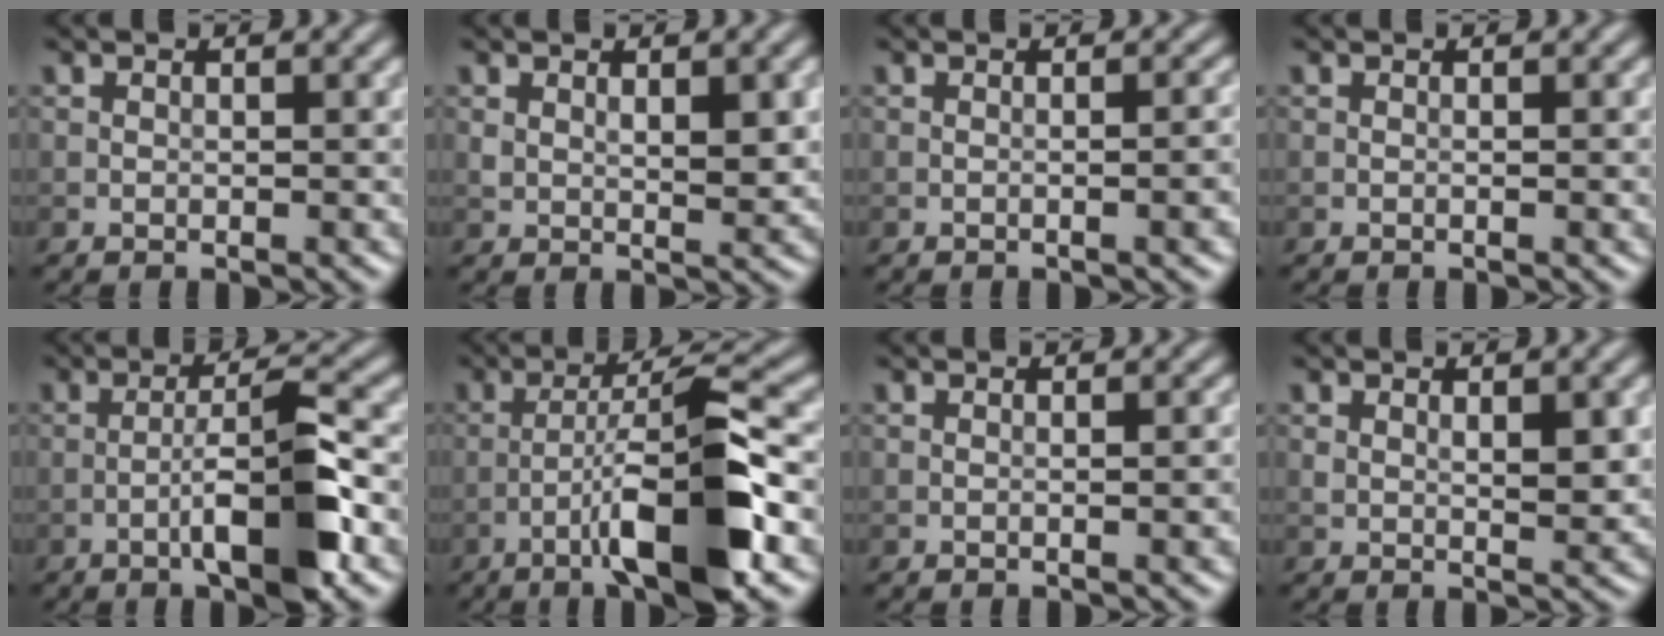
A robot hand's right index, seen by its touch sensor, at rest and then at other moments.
{"total": 3.0, "force": [0.9, 1.3, 2.5], "torque": [-0.043, -0.004, 0.021]}
{"total": 3.1, "force": [-0.5, 0.9, 2.9], "torque": [-0.023, 0.005, -0.008]}
{"total": 0.6, "force": [-0.1, 0.0, 0.6], "torque": [-0.008, -0.002, -0.001]}
{"total": 6.6, "force": [-2.4, 0.9, 6.1], "torque": [-0.105, 0.015, -0.046]}
{"total": 9.1, "force": [-3.4, 1.2, 8.3], "torque": [-0.137, 0.021, -0.065]}
{"total": 1.6, "force": [-0.2, 0.4, 1.6], "torque": [-0.016, 0.000, -0.006]}
{"total": 2.7, "force": [0.8, 1.1, 2.4], "torque": [-0.040, -0.003, 0.018]}